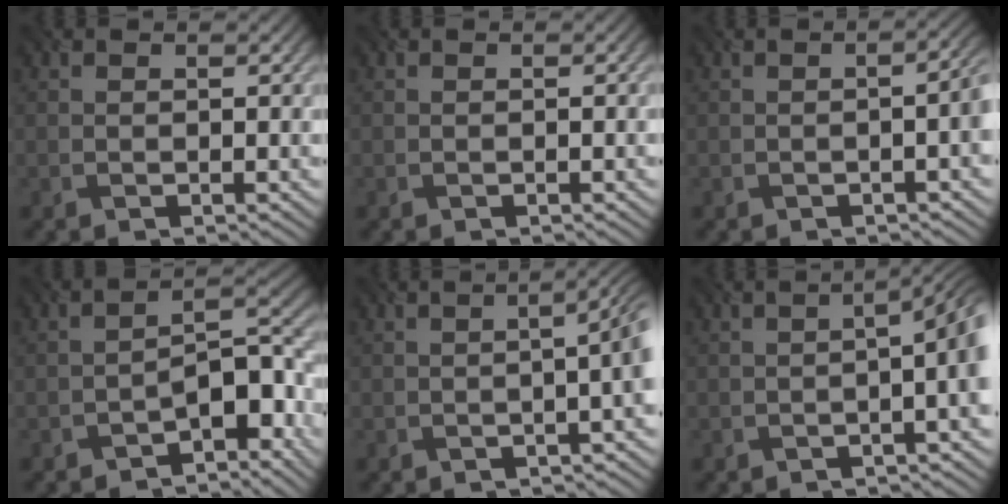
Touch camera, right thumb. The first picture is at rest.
{"total": 0.0}
{"total": 3.1, "force": [-0.5, 0.9, 3.0], "torque": [-0.036, 0.008, -0.008]}
{"total": 7.5, "force": [-4.6, 2.8, 5.1], "torque": [-0.060, 0.009, -0.084]}
{"total": 5.1, "force": [-0.8, 1.7, 4.8], "torque": [-0.045, 0.005, -0.011]}
{"total": 5.4, "force": [-0.9, 1.6, 5.0], "torque": [-0.055, 0.004, -0.020]}